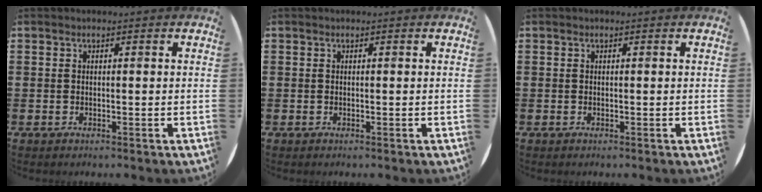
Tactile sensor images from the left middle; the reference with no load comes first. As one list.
[{"total": 0.0}, {"total": 0.0}]